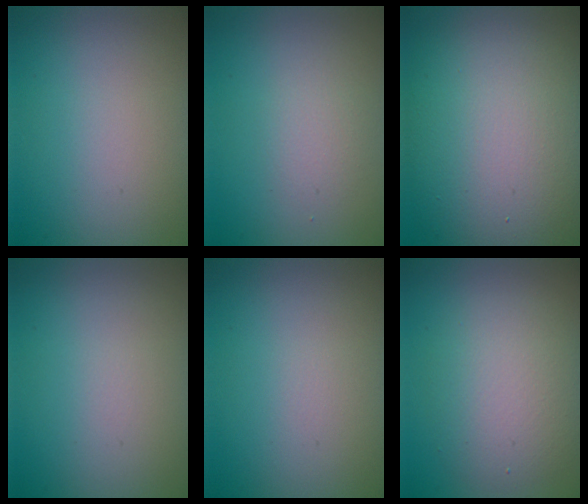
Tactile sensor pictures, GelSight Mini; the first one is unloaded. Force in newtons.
{"total": 1.4, "press": 1.3, "slide": 0.1}
{"total": 14.6, "press": 14.6, "slide": 0.8}
{"total": 0.0}
{"total": 0.0}
{"total": 4.7, "press": 4.7, "slide": 0.4}